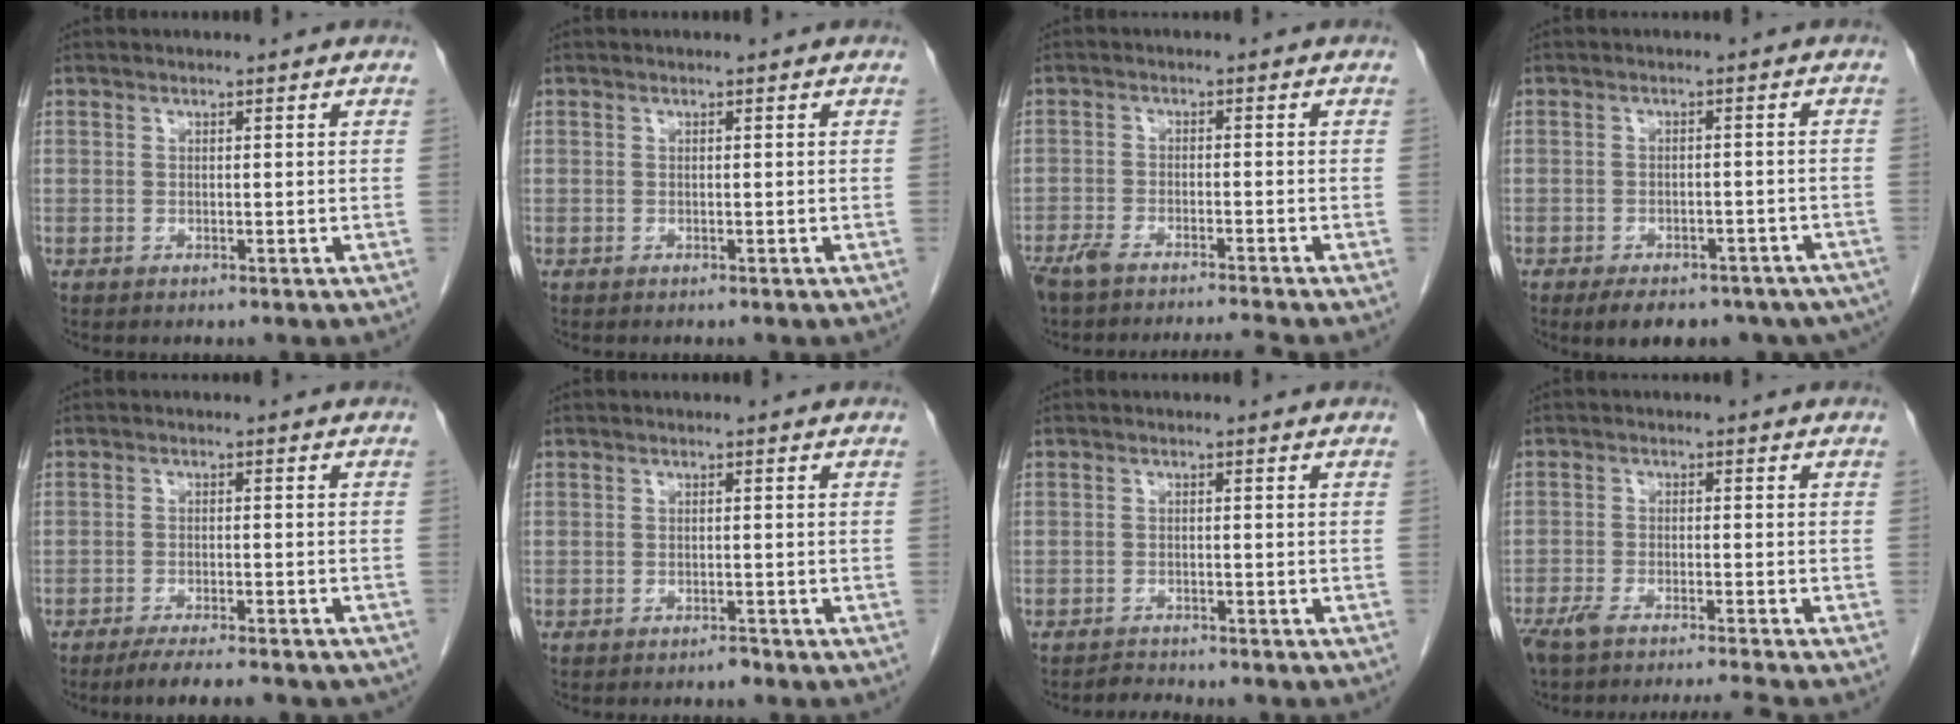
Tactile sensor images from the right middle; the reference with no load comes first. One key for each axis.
{"total": 0.0}
{"total": 7.3, "fx": -6.6, "fy": -0.4, "fz": 3.3, "tx": -0.050, "ty": -0.011, "tz": -0.110}
{"total": 15.9, "fx": -11.7, "fy": 7.8, "fz": 7.5, "tx": -0.105, "ty": 0.001, "tz": -0.132}
{"total": 9.4, "fx": -7.9, "fy": 1.8, "fz": 4.8, "tx": -0.061, "ty": -0.008, "tz": -0.106}
{"total": 0.9, "fx": -0.8, "fy": 0.1, "fz": 0.4, "tx": -0.008, "ty": 0.000, "tz": -0.011}
{"total": 1.6, "fx": -1.6, "fy": 0.0, "fz": -0.2, "tx": 0.001, "ty": -0.008, "tz": -0.024}
{"total": 8.9, "fx": -7.9, "fy": -1.1, "fz": 4.0, "tx": -0.053, "ty": -0.015, "tz": -0.126}